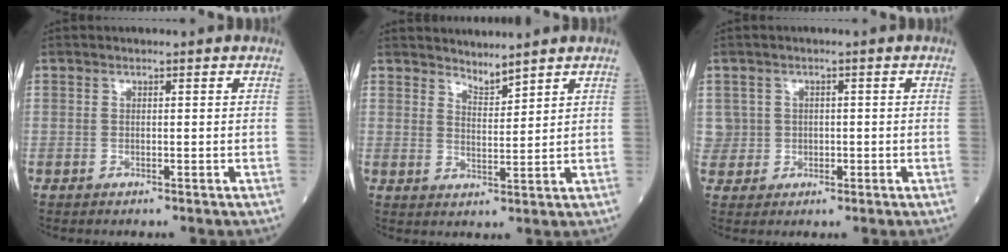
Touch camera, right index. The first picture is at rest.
{"total": 2.9, "force": [2.9, 0.0, 0.5], "torque": [-0.009, -0.004, 0.055]}
{"total": 3.4, "force": [0.5, 3.3, -0.1], "torque": [0.013, 0.008, 0.013]}